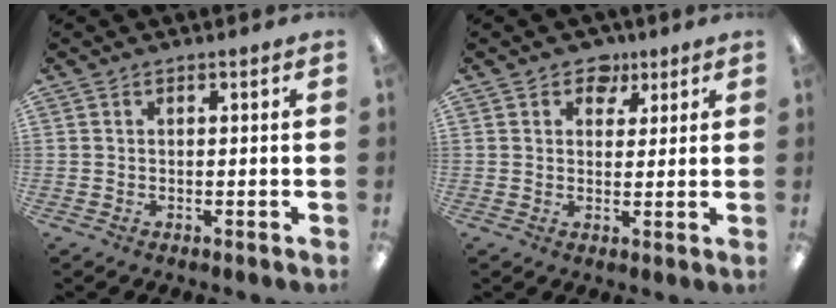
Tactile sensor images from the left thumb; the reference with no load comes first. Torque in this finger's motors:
{"motor_torque": [-0.04, 0.04, -0.16, -0.20, -0.04]}